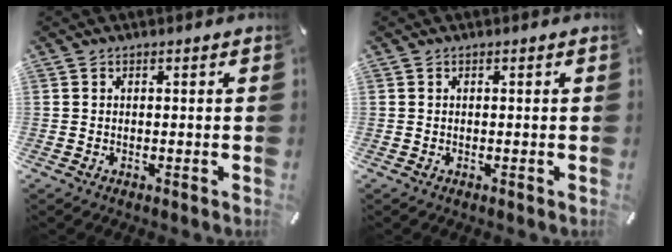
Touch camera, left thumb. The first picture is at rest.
{"total": 0.0}